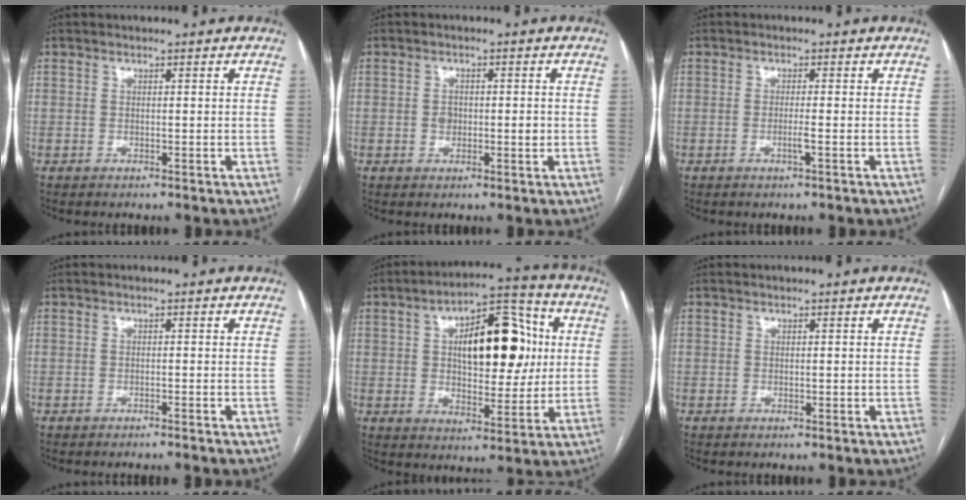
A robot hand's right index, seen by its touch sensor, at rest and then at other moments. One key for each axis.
{"total": 2.8, "fx": -0.2, "fy": 1.7, "fz": 2.2, "tx": -0.035, "ty": 0.003, "tz": 0.000}
{"total": 1.7, "fx": -0.6, "fy": -0.2, "fz": 1.5, "tx": -0.031, "ty": -0.003, "tz": -0.012}
{"total": 1.1, "fx": -1.0, "fy": -0.3, "fz": 0.4, "tx": -0.008, "ty": 0.002, "tz": -0.015}
{"total": 16.2, "fx": 3.3, "fy": 7.2, "fz": 14.1, "tx": -0.209, "ty": 0.032, "tz": 0.052}
{"total": 0.5, "fx": 0.0, "fy": 0.2, "fz": 0.5, "tx": -0.009, "ty": -0.002, "tz": 0.003}